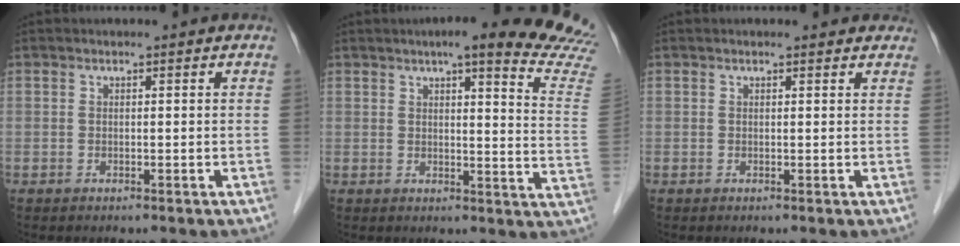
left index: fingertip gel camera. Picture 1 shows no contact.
{"total": 19.0, "force": [16.5, 0.7, 9.5], "torque": [-0.104, -0.061, 0.170]}
{"total": 2.7, "force": [2.4, 0.9, 0.8], "torque": [-0.009, 0.008, 0.016]}